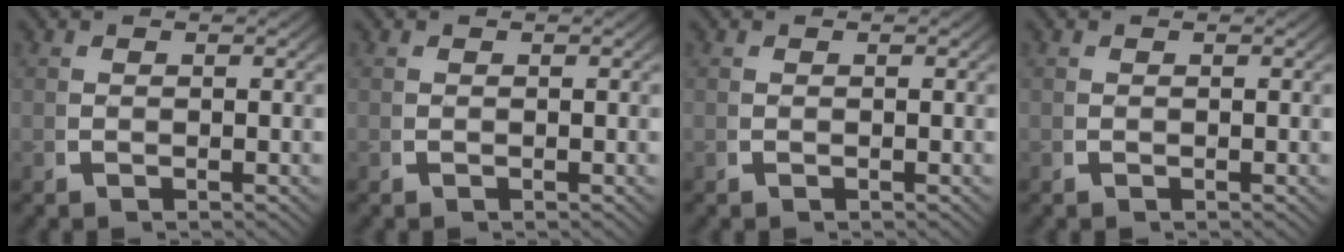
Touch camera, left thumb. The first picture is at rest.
{"total": 0.0}
{"total": 0.0}
{"total": 0.0}